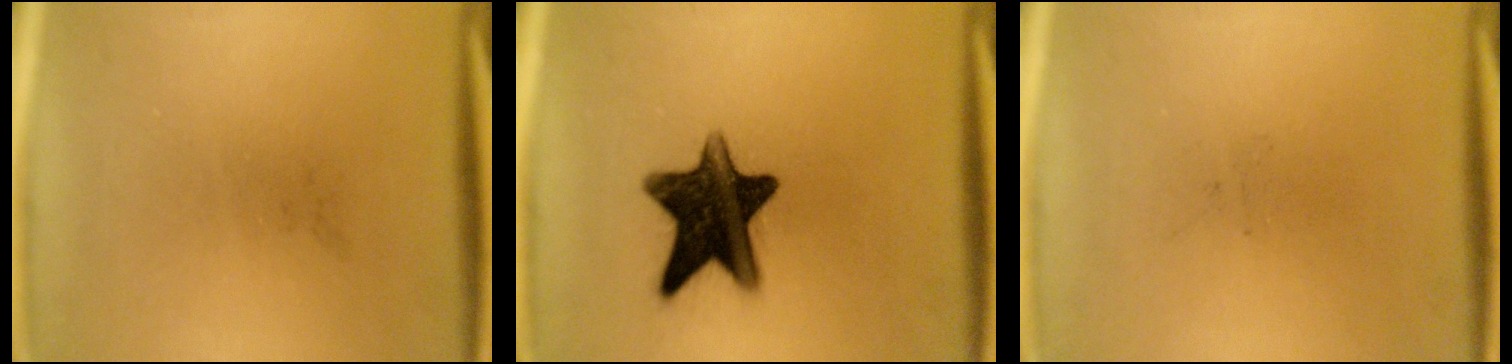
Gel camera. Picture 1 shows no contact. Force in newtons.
{"total": 14.0}
{"total": 0.0}